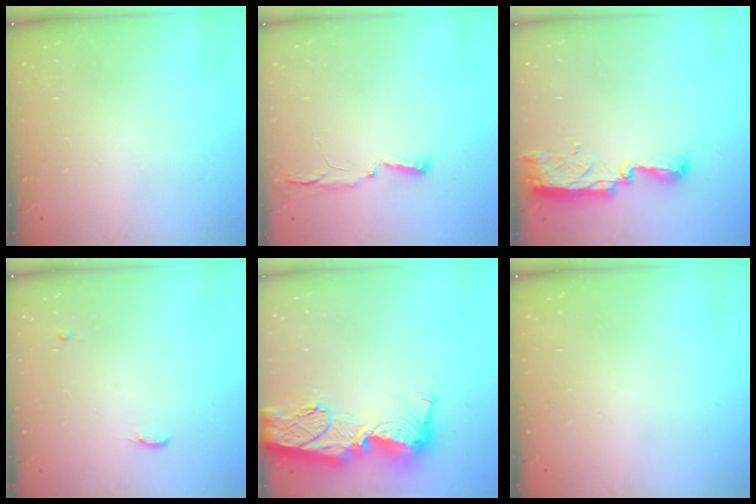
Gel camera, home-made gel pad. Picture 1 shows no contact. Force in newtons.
{"total": 3.5, "press": 3.4, "slide": 0.8}
{"total": 7.7, "press": 7.6, "slide": 0.6}
{"total": 7.8, "press": 4.4, "slide": 6.4}
{"total": 19.6, "press": 19.5, "slide": 1.9}
{"total": 0.0}